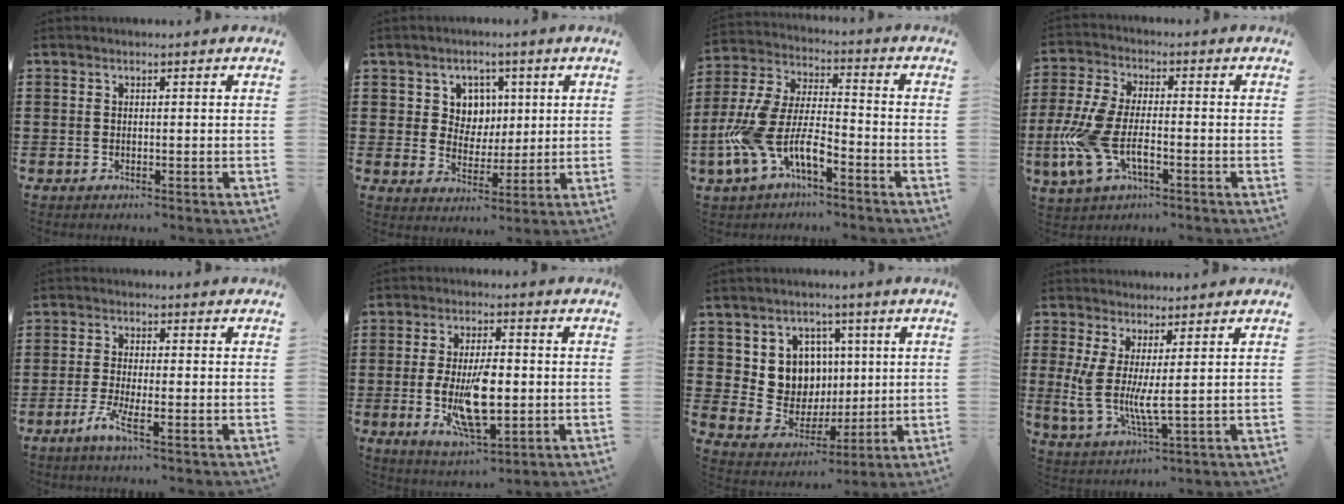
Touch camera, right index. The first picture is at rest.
{"total": 5.1, "force": [1.9, 4.5, 1.3], "torque": [-0.042, 0.009, 0.030]}
{"total": 9.6, "force": [-4.7, 3.8, 7.4], "torque": [-0.200, -0.018, -0.100]}
{"total": 8.7, "force": [-2.5, 4.3, 7.2], "torque": [-0.188, -0.013, -0.052]}
{"total": 4.2, "force": [-2.1, 0.6, 3.6], "torque": [-0.081, -0.009, -0.042]}
{"total": 10.3, "force": [-1.4, 4.0, 9.4], "torque": [-0.193, -0.014, -0.028]}
{"total": 8.3, "force": [2.3, 7.7, 2.3], "torque": [-0.073, -0.013, 0.048]}
{"total": 6.3, "force": [1.1, 1.2, 6.1], "torque": [-0.141, -0.016, 0.017]}